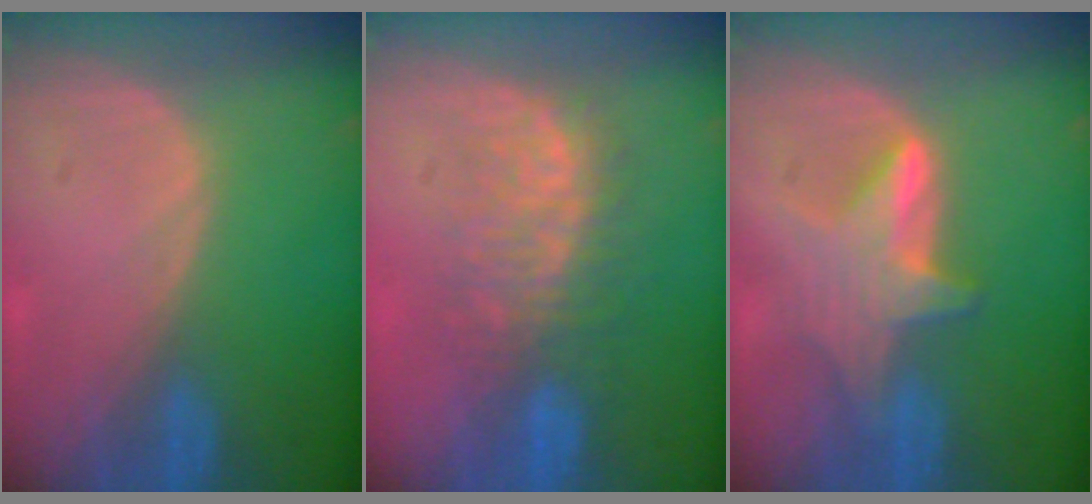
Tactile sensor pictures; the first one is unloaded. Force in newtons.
{"total": 7.7, "press": 7.6, "slide": 1.3}
{"total": 6.3, "press": 6.2, "slide": 0.7}